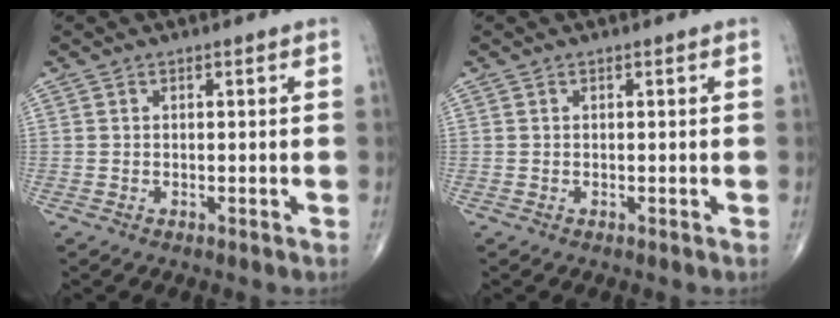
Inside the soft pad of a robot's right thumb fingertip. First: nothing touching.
{"total": 0.0}